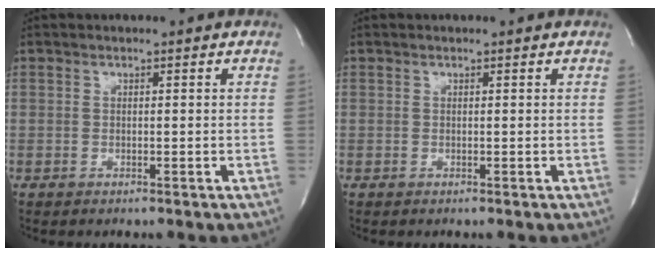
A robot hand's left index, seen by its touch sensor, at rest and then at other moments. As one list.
[{"total": 0.5, "force": [-0.5, -0.1, 0.0], "torque": [0.001, -0.001, -0.007]}]